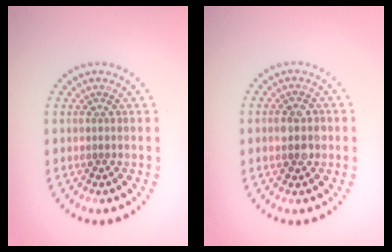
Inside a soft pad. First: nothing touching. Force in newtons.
{"total": 2.8, "press": 2.8, "slide": 0.1}